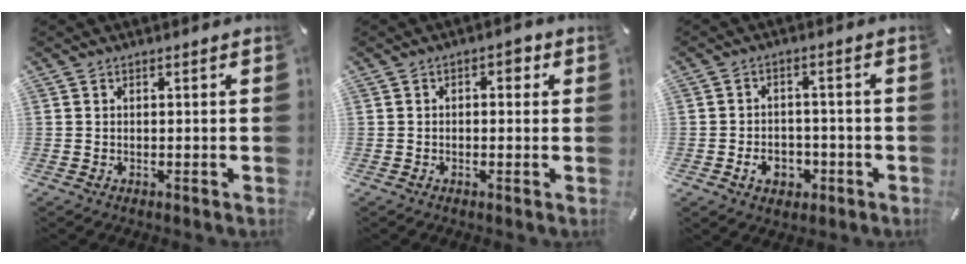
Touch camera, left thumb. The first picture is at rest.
{"total": 2.5, "force": [-0.3, 1.7, 1.8], "torque": [-0.022, 0.006, -0.012]}
{"total": 5.9, "force": [-2.1, 4.7, 2.9], "torque": [-0.048, 0.009, -0.037]}